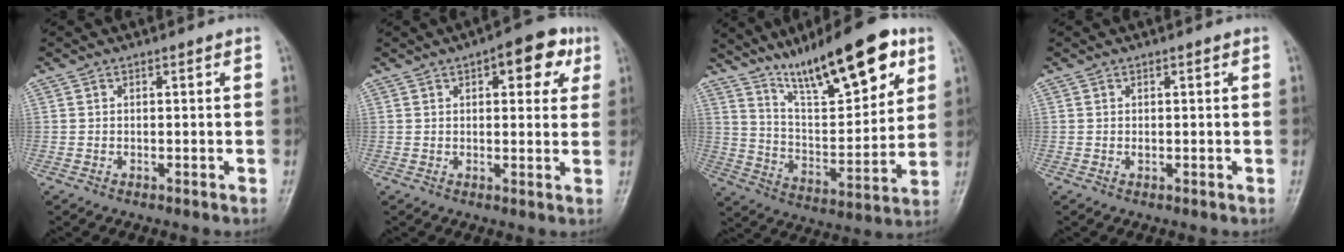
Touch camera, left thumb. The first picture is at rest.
{"total": 9.3, "force": [4.1, 4.3, 7.2], "torque": [-0.055, -0.002, 0.043]}
{"total": 20.3, "force": [12.6, 6.1, 14.7], "torque": [-0.198, -0.048, 0.218]}
{"total": 0.9, "force": [0.1, 0.4, 0.8], "torque": [-0.014, 0.004, 0.006]}